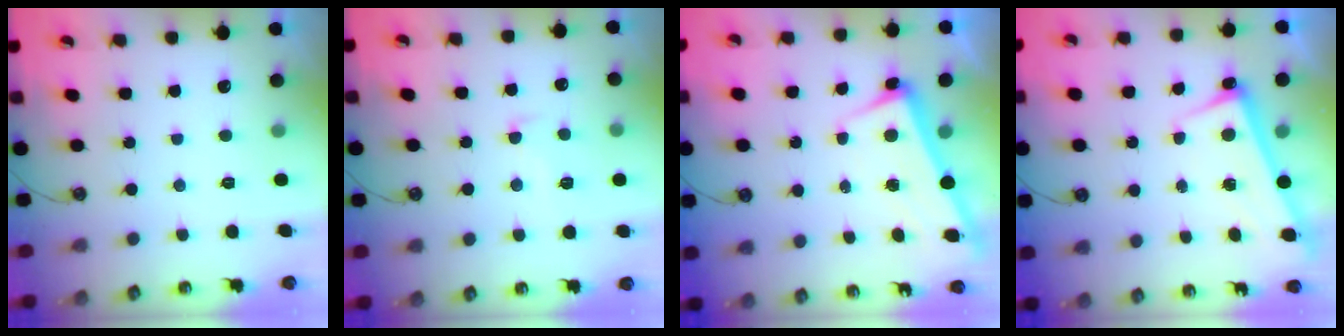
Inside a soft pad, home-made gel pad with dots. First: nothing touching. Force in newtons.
{"total": 2.1, "press": 2.0, "slide": 0.8}
{"total": 2.5, "press": 2.4, "slide": 0.6}
{"total": 2.6, "press": 2.6, "slide": 0.6}